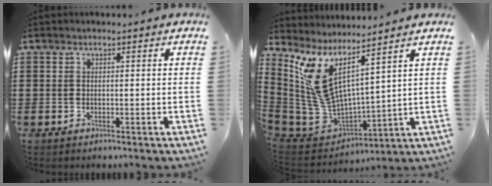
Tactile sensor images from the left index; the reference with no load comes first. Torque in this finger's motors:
{"motor_torque": [1.94, -0.11, 0.47, 0.20]}